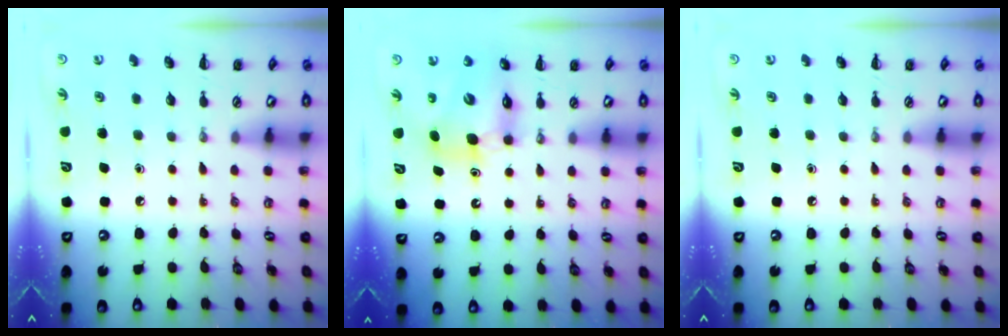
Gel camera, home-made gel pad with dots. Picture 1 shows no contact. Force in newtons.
{"total": 9.5, "press": 9.2, "slide": 2.4}
{"total": 0.0}